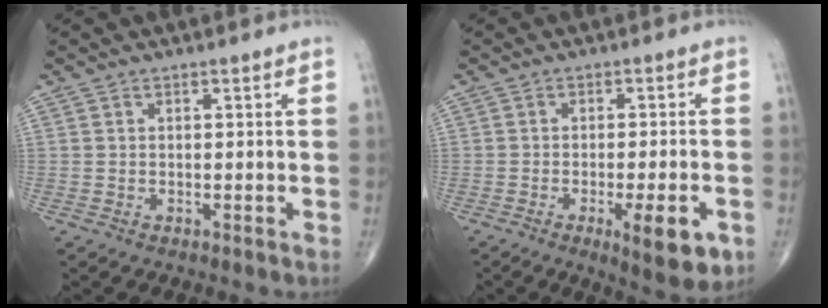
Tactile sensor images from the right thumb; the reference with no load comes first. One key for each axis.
{"total": 9.3, "fx": -3.6, "fy": 2.4, "fz": 8.2, "tx": -0.111, "ty": -0.002, "tz": -0.046}